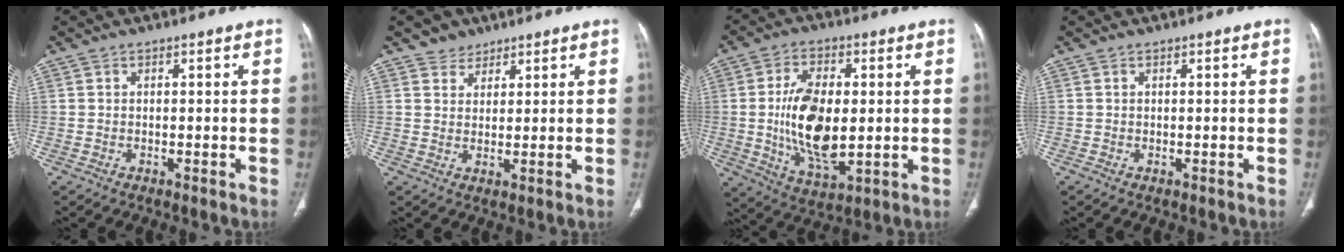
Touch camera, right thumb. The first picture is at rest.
{"total": 3.4, "force": [2.4, 2.4, 0.1], "torque": [0.019, -0.013, 0.033]}
{"total": 15.1, "force": [0.1, 7.6, 13.0], "torque": [-0.233, -0.014, 0.010]}
{"total": 0.0}